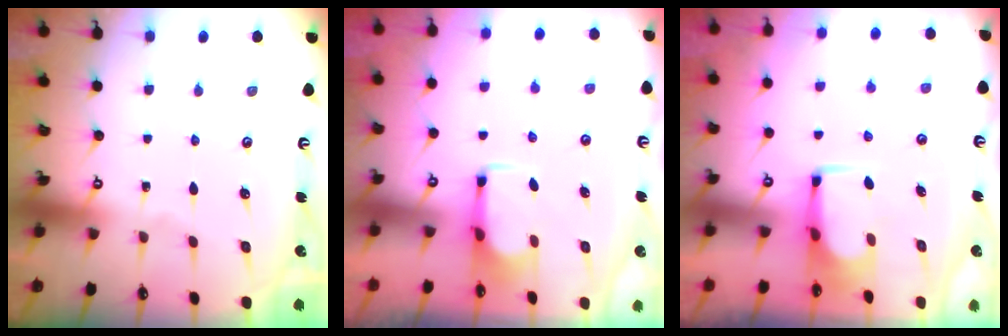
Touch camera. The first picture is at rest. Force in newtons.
{"total": 2.6, "press": 2.5, "slide": 0.9}
{"total": 1.7, "press": 1.6, "slide": 0.3}